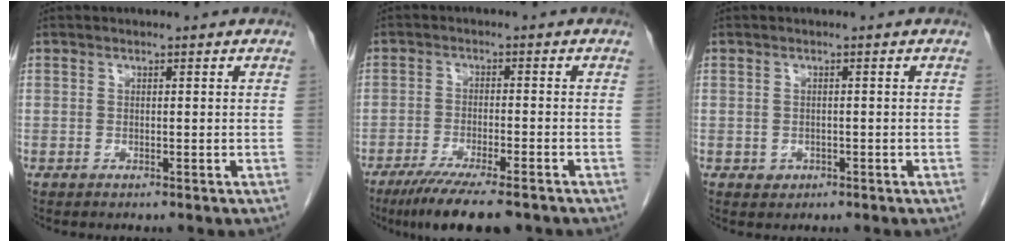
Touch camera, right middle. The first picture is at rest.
{"total": 11.1, "force": [-8.5, 1.5, 7.0], "torque": [-0.107, -0.023, -0.132]}
{"total": 1.2, "force": [-0.5, 1.0, 0.3], "torque": [-0.007, 0.002, -0.003]}